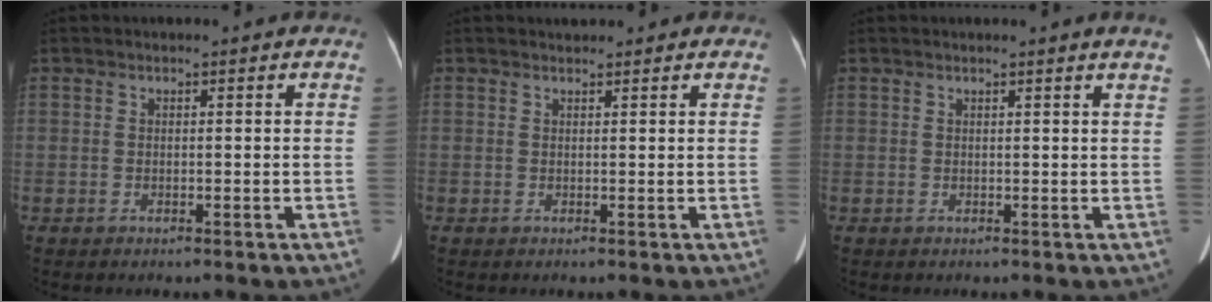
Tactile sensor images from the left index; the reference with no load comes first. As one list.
[{"total": 1.2, "force": [0.9, 0.7, 0.0], "torque": [0.001, 0.012, 0.012]}, {"total": 1.8, "force": [1.4, -0.6, 0.8], "torque": [-0.022, -0.007, 0.021]}]